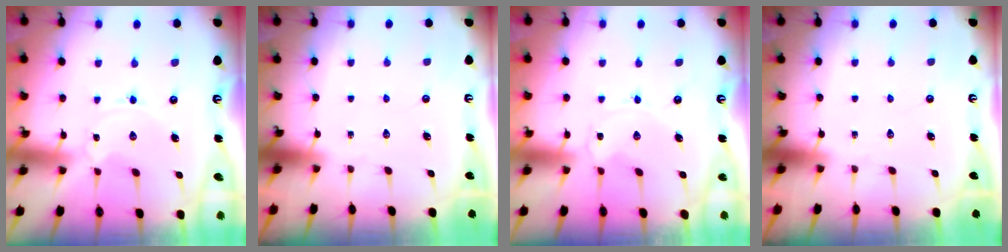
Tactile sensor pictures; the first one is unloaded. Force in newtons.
{"total": 0.0}
{"total": 1.2, "press": 1.2, "slide": 0.3}
{"total": 0.0}